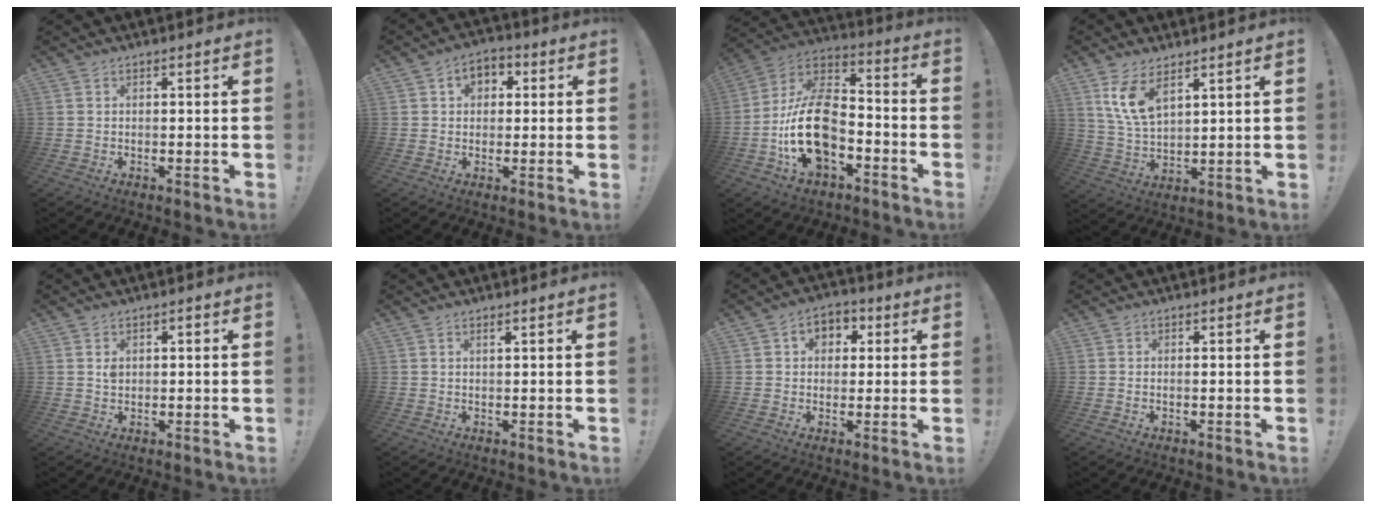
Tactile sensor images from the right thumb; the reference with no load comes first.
{"total": 5.2, "force": [1.0, 4.4, 2.6], "torque": [-0.038, 0.006, 0.019]}
{"total": 19.6, "force": [-6.6, 12.3, 13.8], "torque": [-0.266, 0.042, -0.103]}
{"total": 9.3, "force": [5.7, 4.3, 6.0], "torque": [-0.127, -0.021, 0.107]}
{"total": 1.7, "force": [0.2, 1.3, 1.1], "torque": [-0.021, 0.005, 0.003]}
{"total": 0.7, "force": [0.3, 0.0, 0.6], "torque": [-0.011, 0.000, 0.004]}
{"total": 5.8, "force": [1.0, 5.0, 2.8], "torque": [-0.035, 0.003, 0.020]}
{"total": 0.6, "force": [-0.3, 0.0, 0.5], "torque": [-0.015, 0.003, -0.005]}